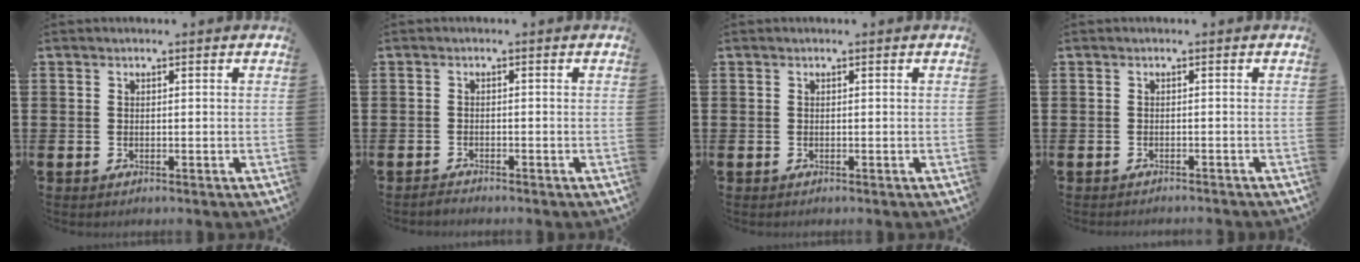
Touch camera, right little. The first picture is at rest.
{"total": 0.9, "force": [-0.9, 0.0, 0.0], "torque": [-0.003, -0.003, -0.017]}
{"total": 0.0}
{"total": 0.6, "force": [-0.6, -0.1, -0.1], "torque": [0.001, -0.002, -0.012]}